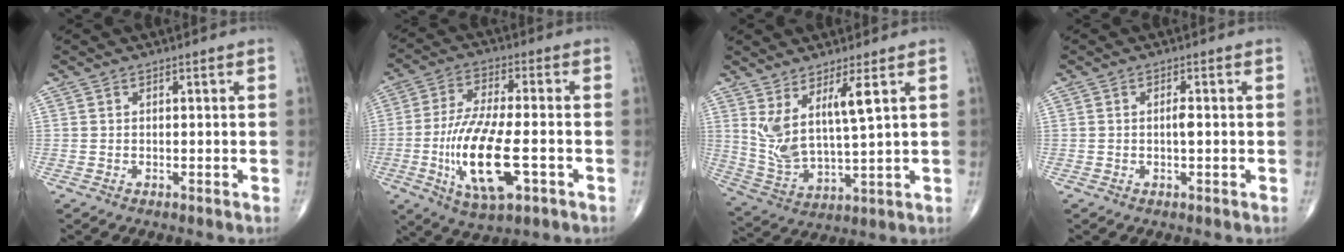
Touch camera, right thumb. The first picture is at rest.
{"total": 15.8, "force": [-4.1, 5.6, 14.2], "torque": [-0.284, 0.006, -0.068]}
{"total": 9.7, "force": [4.3, 2.1, 8.4], "torque": [-0.175, -0.042, 0.094]}
{"total": 1.6, "force": [-0.1, 0.5, 1.5], "torque": [-0.029, 0.001, -0.004]}